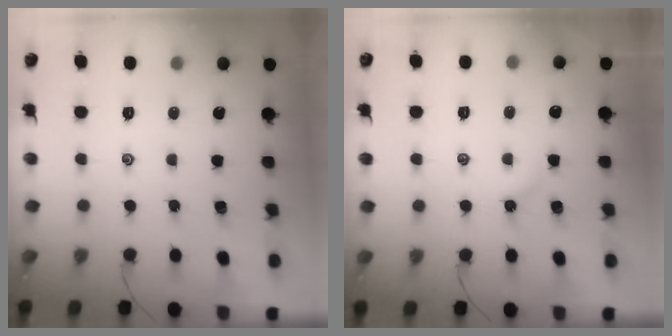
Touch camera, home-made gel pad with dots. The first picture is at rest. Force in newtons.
{"total": 4.6, "press": 4.5, "slide": 0.5}